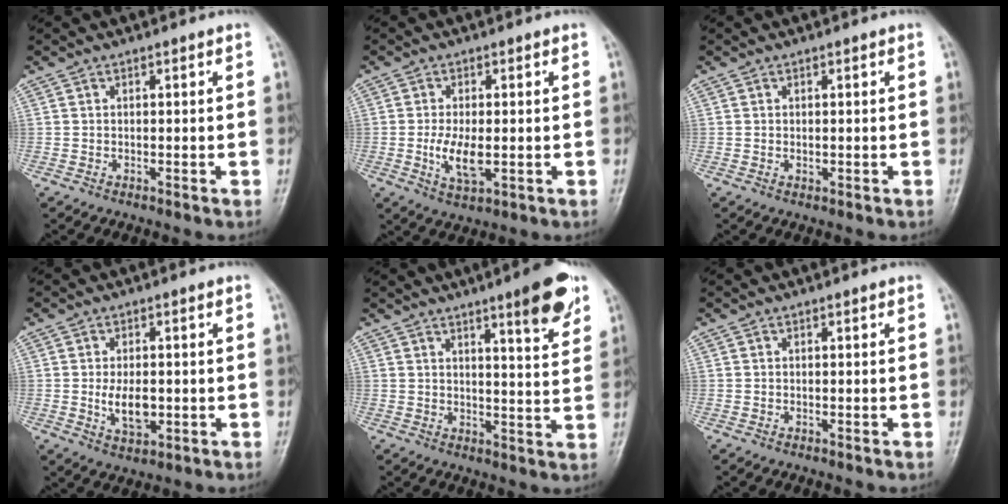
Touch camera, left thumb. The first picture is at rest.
{"total": 6.0, "force": [-0.9, 2.8, 5.3], "torque": [-0.102, -0.007, -0.013]}
{"total": 0.9, "force": [0.0, 0.6, 0.7], "torque": [-0.010, 0.006, 0.002]}
{"total": 5.8, "force": [-0.7, 3.3, 4.8], "torque": [-0.076, -0.005, -0.007]}
{"total": 9.4, "force": [5.7, 1.5, 7.3], "torque": [-0.086, -0.030, 0.073]}
{"total": 0.0}